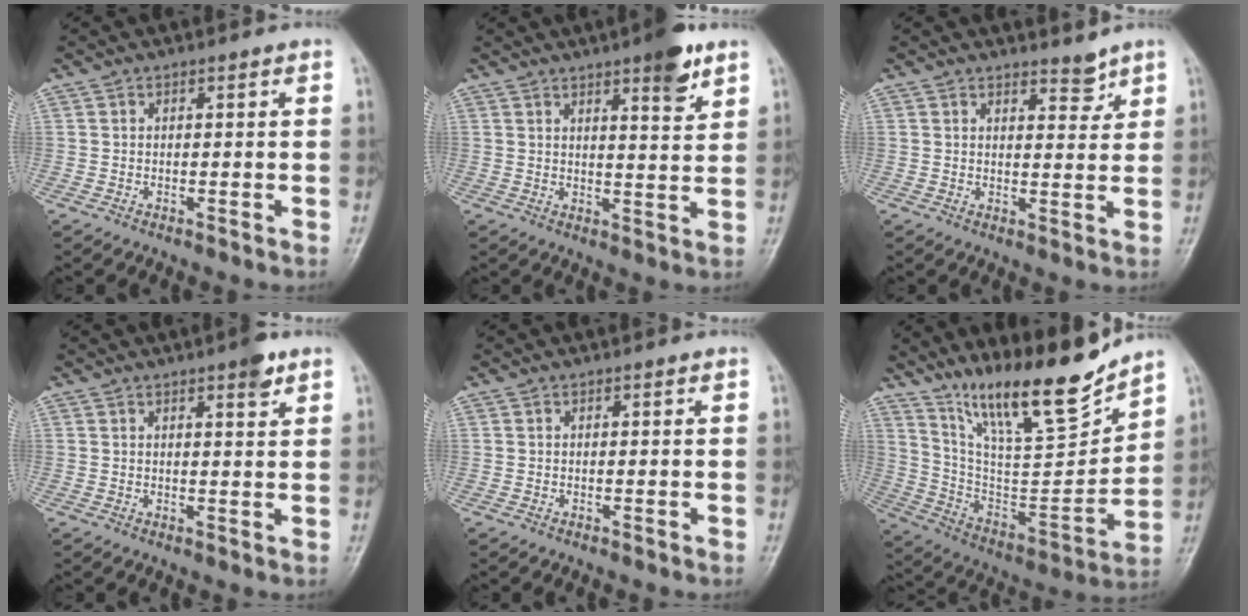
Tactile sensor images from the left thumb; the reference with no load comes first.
{"total": 7.4, "force": [4.7, 1.6, 5.5], "torque": [-0.068, -0.026, 0.065]}
{"total": 2.7, "force": [2.4, 0.9, 1.0], "torque": [-0.003, -0.022, 0.039]}
{"total": 4.1, "force": [2.7, 0.8, 3.0], "torque": [-0.038, -0.015, 0.037]}
{"total": 0.0}
{"total": 20.5, "force": [16.1, 3.9, 12.1], "torque": [-0.162, -0.095, 0.288]}